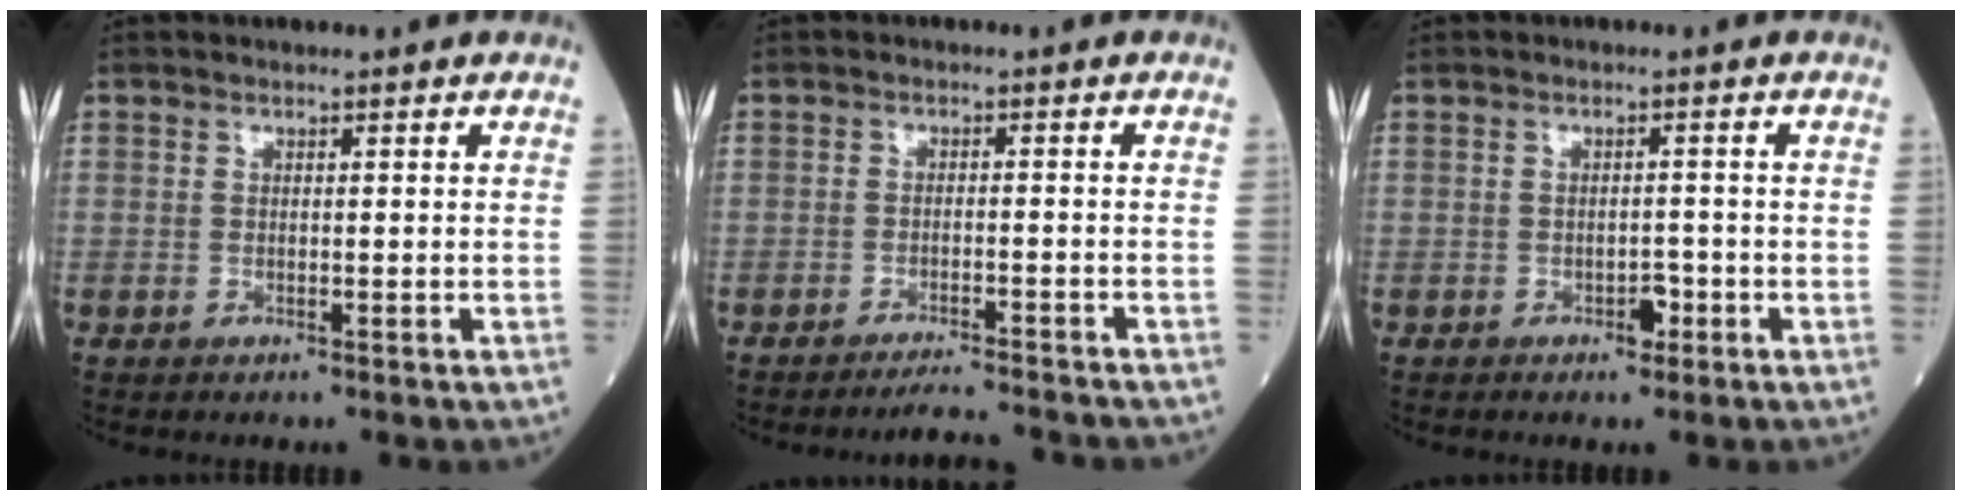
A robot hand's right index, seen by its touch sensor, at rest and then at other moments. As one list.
[{"total": 6.8, "force": [-6.5, -0.3, 2.0], "torque": [-0.023, -0.012, -0.094]}, {"total": 2.0, "force": [-1.0, 1.0, 1.4], "torque": [-0.017, 0.003, -0.013]}]